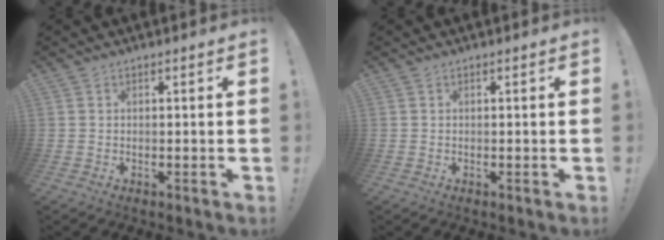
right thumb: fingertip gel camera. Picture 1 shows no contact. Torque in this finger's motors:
{"motor_torque": [0.00, 0.00, 0.00, 0.00, 0.00]}